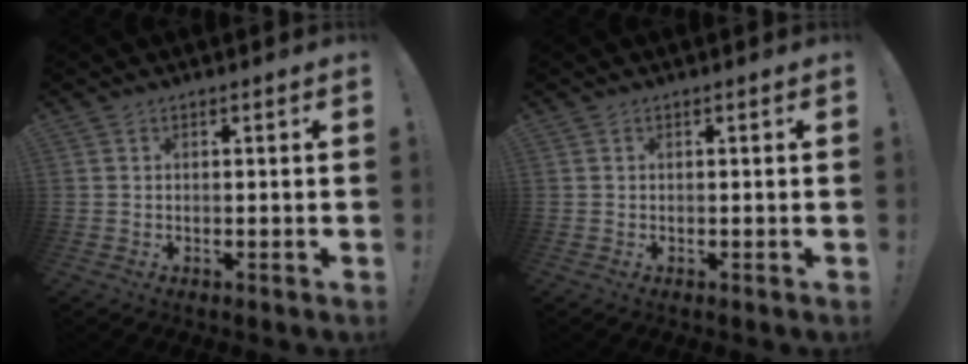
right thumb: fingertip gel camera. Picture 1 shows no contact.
{"total": 0.0}